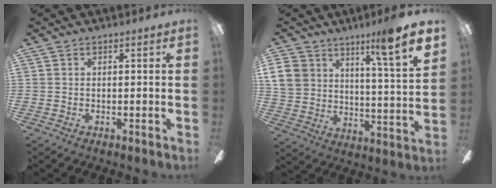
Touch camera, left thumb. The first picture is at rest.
{"total": 16.1, "force": [11.6, 4.9, 10.0], "torque": [-0.157, -0.079, 0.194]}